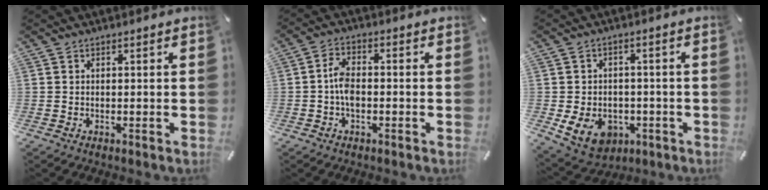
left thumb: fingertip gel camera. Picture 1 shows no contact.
{"total": 4.9, "force": [-1.1, 2.6, 4.0], "torque": [-0.077, 0.009, -0.018]}
{"total": 9.7, "force": [-3.3, 7.6, 5.1], "torque": [-0.104, 0.015, -0.057]}